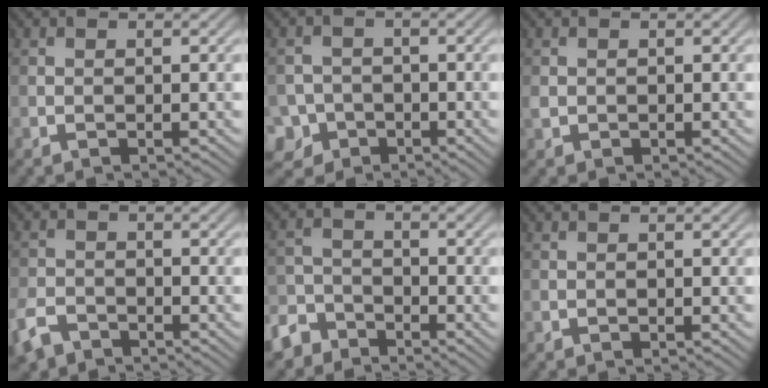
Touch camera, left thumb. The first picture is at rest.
{"total": 4.5, "force": [-2.4, 3.7, 1.1], "torque": [-0.017, -0.003, -0.052]}
{"total": 1.1, "force": [-0.1, 1.0, 0.4], "torque": [-0.010, -0.004, -0.001]}
{"total": 4.7, "force": [-3.4, 2.4, 2.1], "torque": [-0.047, -0.008, -0.077]}
{"total": 4.8, "force": [-3.9, 2.6, 1.2], "torque": [-0.027, -0.004, -0.089]}
{"total": 0.0}